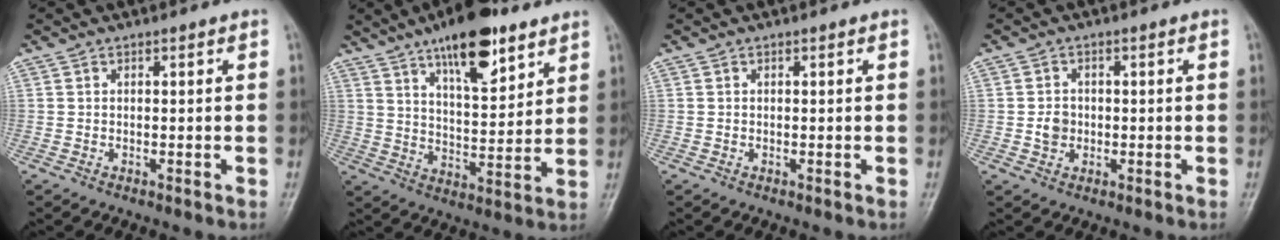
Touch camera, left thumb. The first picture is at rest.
{"total": 15.2, "force": [9.5, 5.6, 10.5], "torque": [-0.131, -0.049, 0.152]}
{"total": 0.0}
{"total": 2.9, "force": [-0.3, 2.5, 1.4], "torque": [-0.012, 0.004, -0.007]}